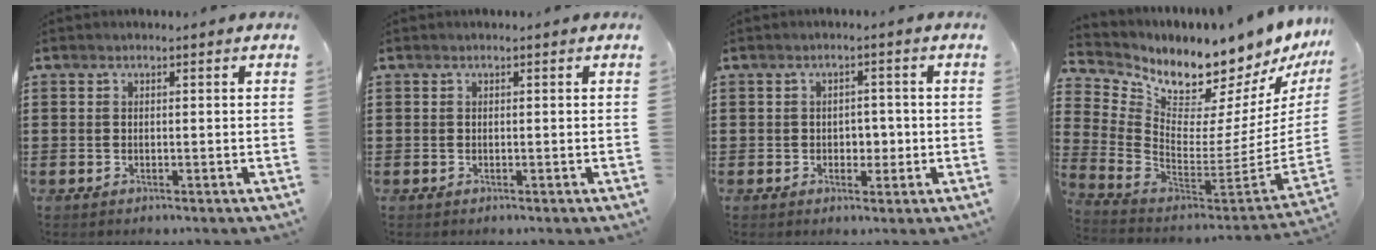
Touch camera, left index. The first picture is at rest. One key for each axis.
{"total": 0.0}
{"total": 2.6, "fx": -0.4, "fy": 2.0, "fz": 1.7, "tx": -0.030, "ty": 0.001, "tz": -0.014}
{"total": 6.9, "fx": 6.5, "fy": 1.6, "fz": 1.2, "tx": -0.065, "ty": -0.079, "tz": 0.107}